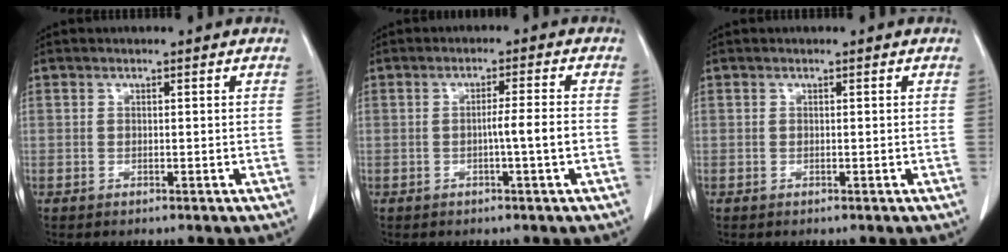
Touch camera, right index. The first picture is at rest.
{"total": 3.6, "force": [-0.9, -0.6, 3.4], "torque": [-0.052, 0.000, -0.016]}
{"total": 0.0}